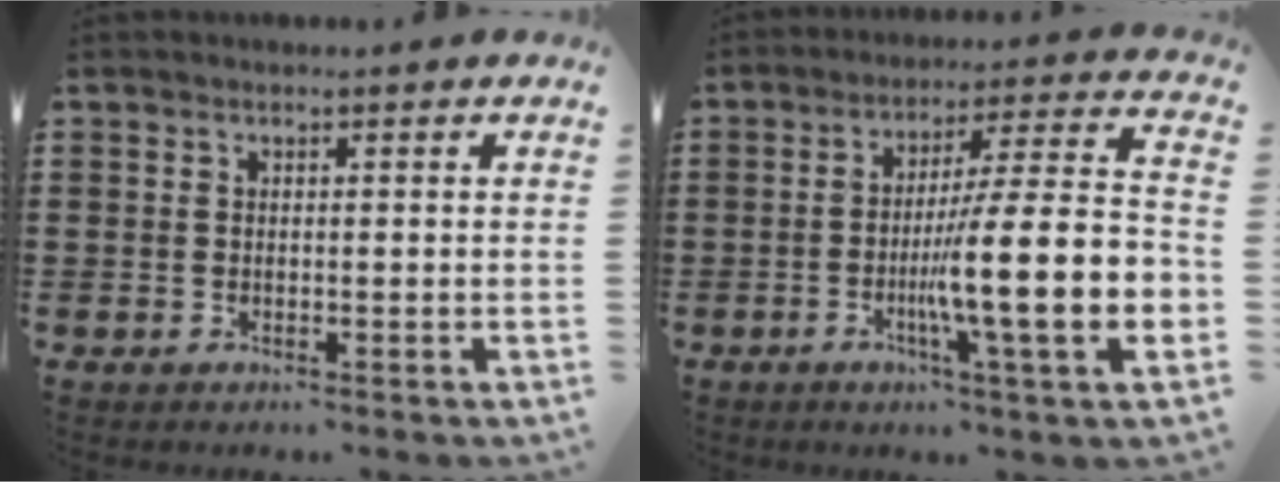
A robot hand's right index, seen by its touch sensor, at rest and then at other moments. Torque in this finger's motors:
{"motor_torque": [2.14, 0.00, 0.58, 0.21]}